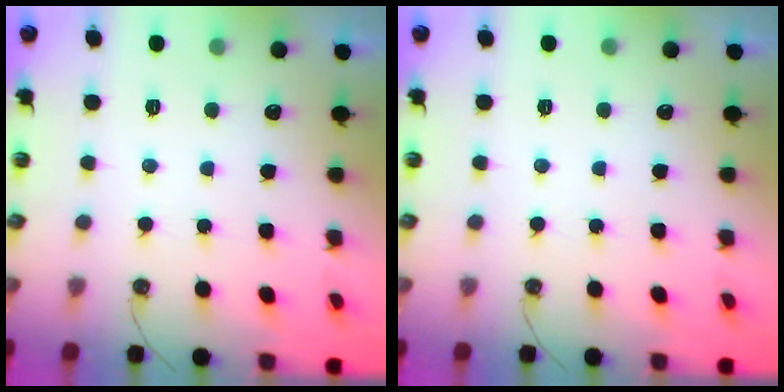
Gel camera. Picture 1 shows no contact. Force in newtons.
{"total": 0.0}